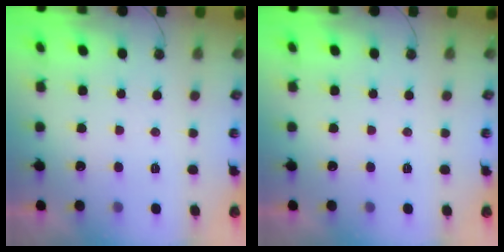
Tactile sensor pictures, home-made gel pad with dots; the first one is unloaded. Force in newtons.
{"total": 0.0}